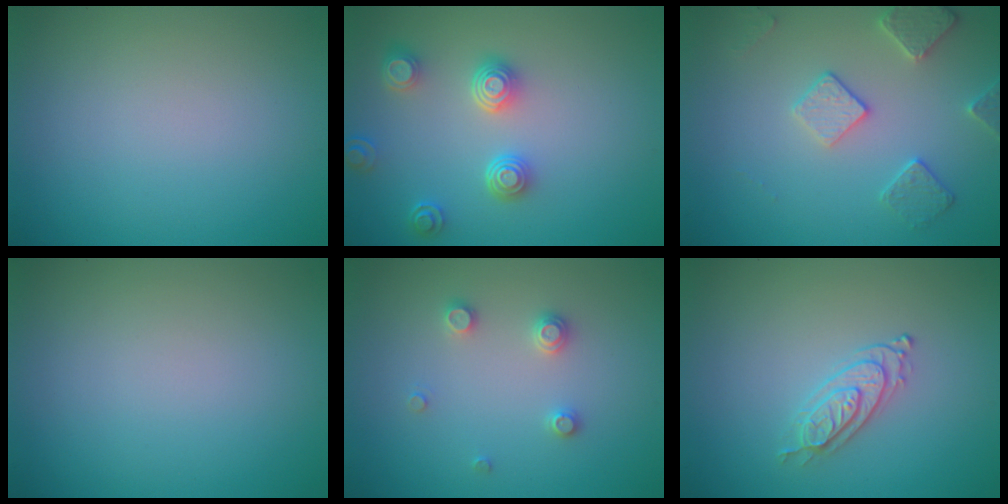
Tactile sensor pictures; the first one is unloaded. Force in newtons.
{"total": 3.9, "press": 3.2, "slide": 2.3}
{"total": 2.9, "press": 2.9, "slide": 0.1}
{"total": 0.0}
{"total": 1.8, "press": 1.7, "slide": 0.3}
{"total": 2.2, "press": 2.0, "slide": 0.7}